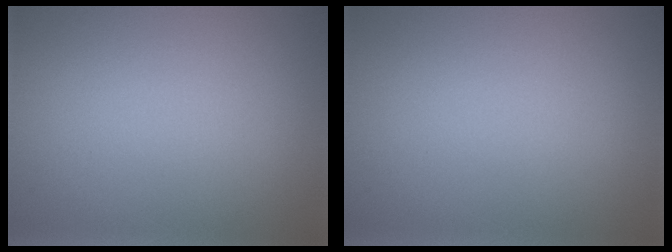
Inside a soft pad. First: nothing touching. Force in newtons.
{"total": 0.0}